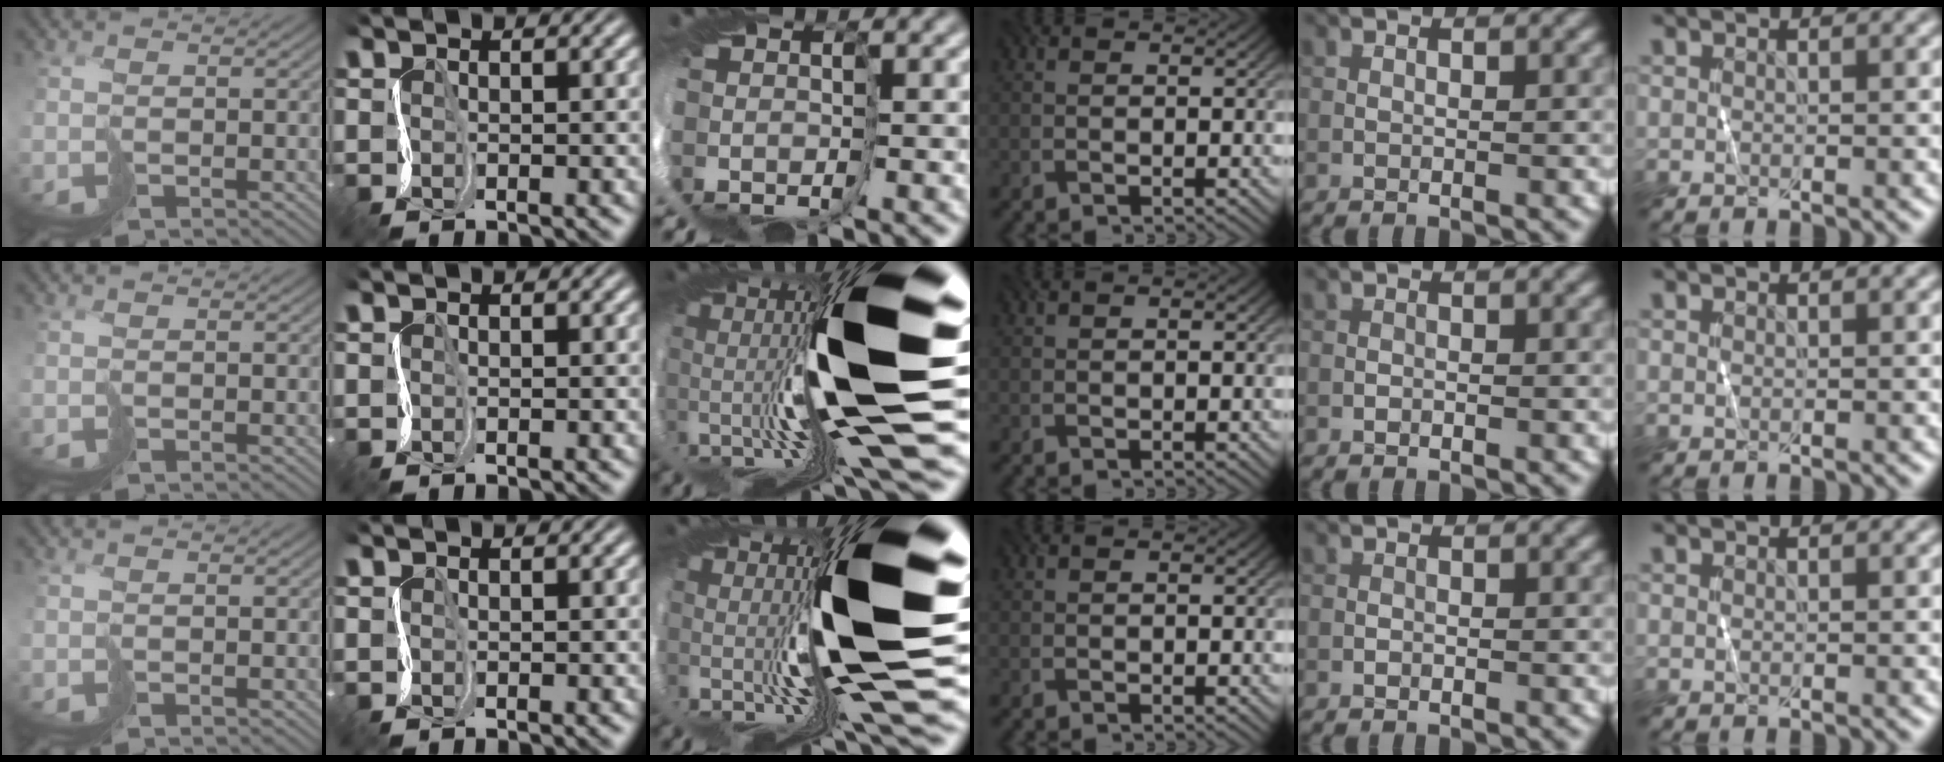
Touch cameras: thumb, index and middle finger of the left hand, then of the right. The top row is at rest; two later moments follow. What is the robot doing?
{"motion": "cut", "object": "tape"}